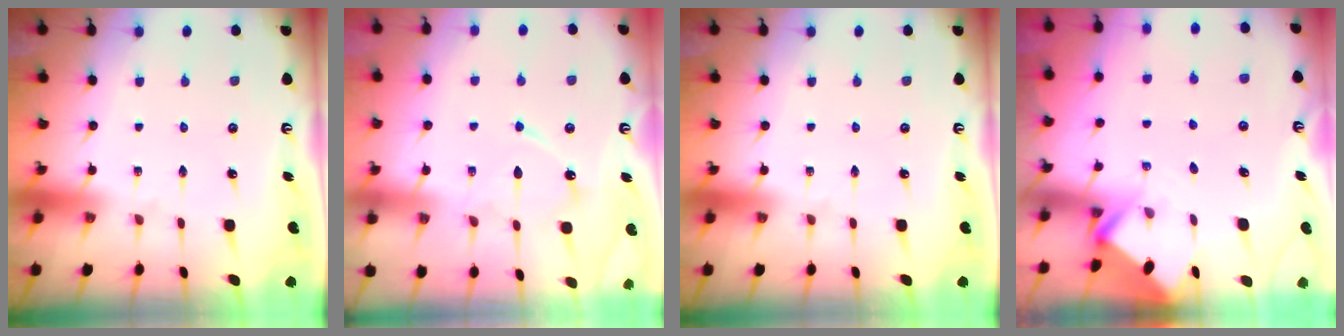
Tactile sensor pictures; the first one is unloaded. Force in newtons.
{"total": 9.3, "press": 9.2, "slide": 0.7}
{"total": 0.0}
{"total": 2.0, "press": 2.0, "slide": 0.2}